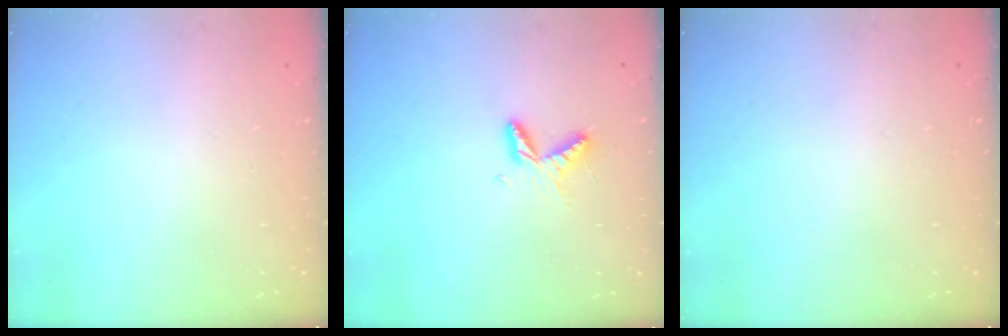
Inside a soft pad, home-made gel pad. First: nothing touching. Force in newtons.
{"total": 6.1, "press": 6.1, "slide": 0.5}
{"total": 0.0}